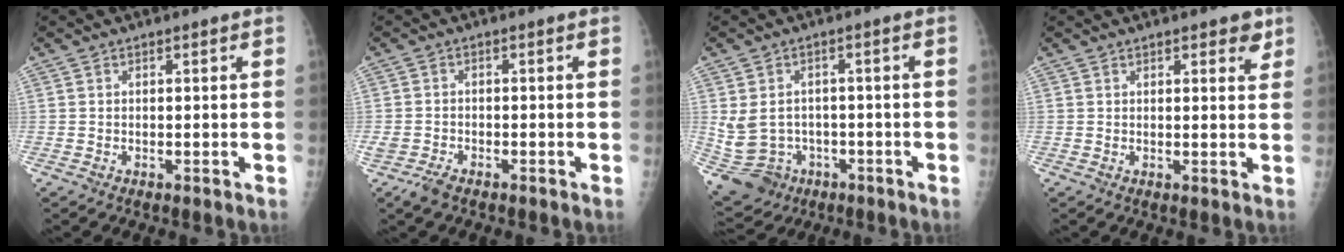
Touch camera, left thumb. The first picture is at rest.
{"total": 3.7, "force": [-2.9, 1.5, 1.6], "torque": [-0.038, 0.002, -0.052]}
{"total": 10.2, "force": [-2.2, 9.0, 4.2], "torque": [-0.090, 0.018, -0.014]}
{"total": 3.4, "force": [2.1, 1.3, 2.3], "torque": [-0.014, -0.009, 0.024]}